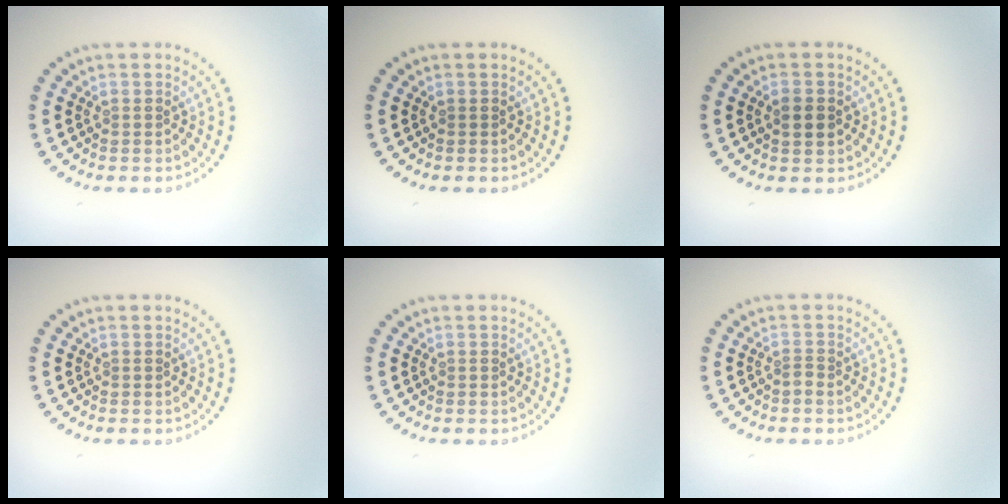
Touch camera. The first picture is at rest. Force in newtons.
{"total": 0.0}
{"total": 2.2, "press": 2.2, "slide": 0.0}
{"total": 0.0}
{"total": 0.0}
{"total": 0.8, "press": 0.5, "slide": 0.6}